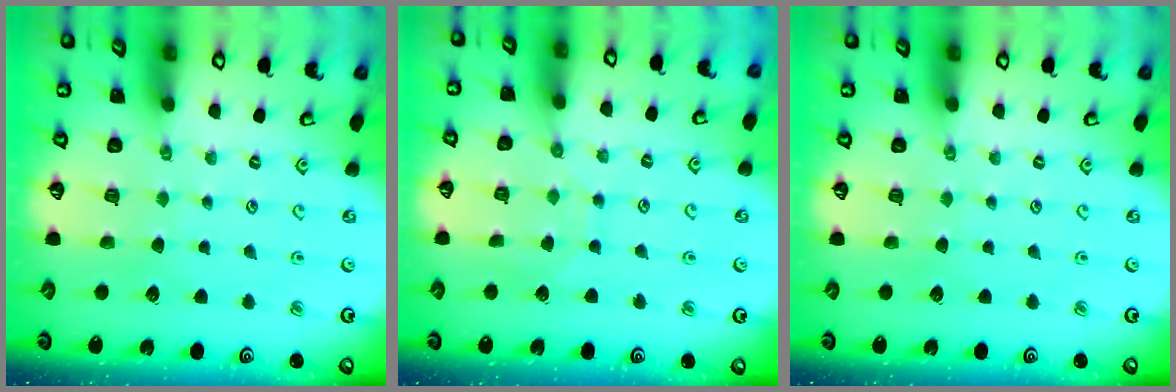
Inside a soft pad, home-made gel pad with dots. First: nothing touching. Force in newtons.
{"total": 4.2, "press": 4.2, "slide": 0.3}
{"total": 0.0}